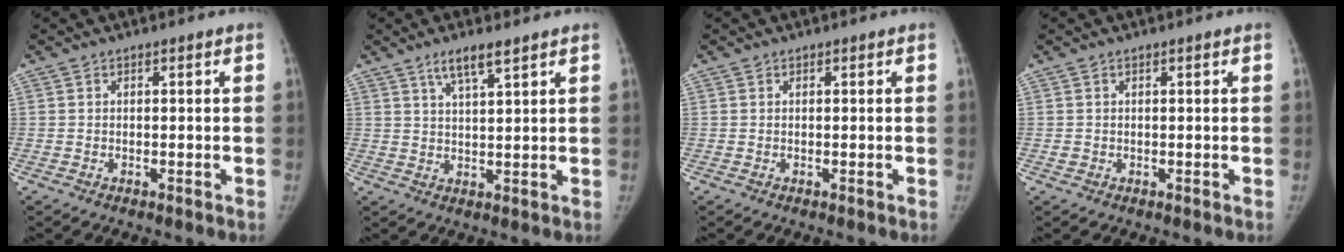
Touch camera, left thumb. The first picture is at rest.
{"total": 5.7, "force": [4.0, 0.9, 4.0], "torque": [-0.070, -0.019, 0.078]}
{"total": 0.0}
{"total": 0.5, "force": [0.0, 0.5, 0.1], "torque": [0.005, 0.005, 0.004]}